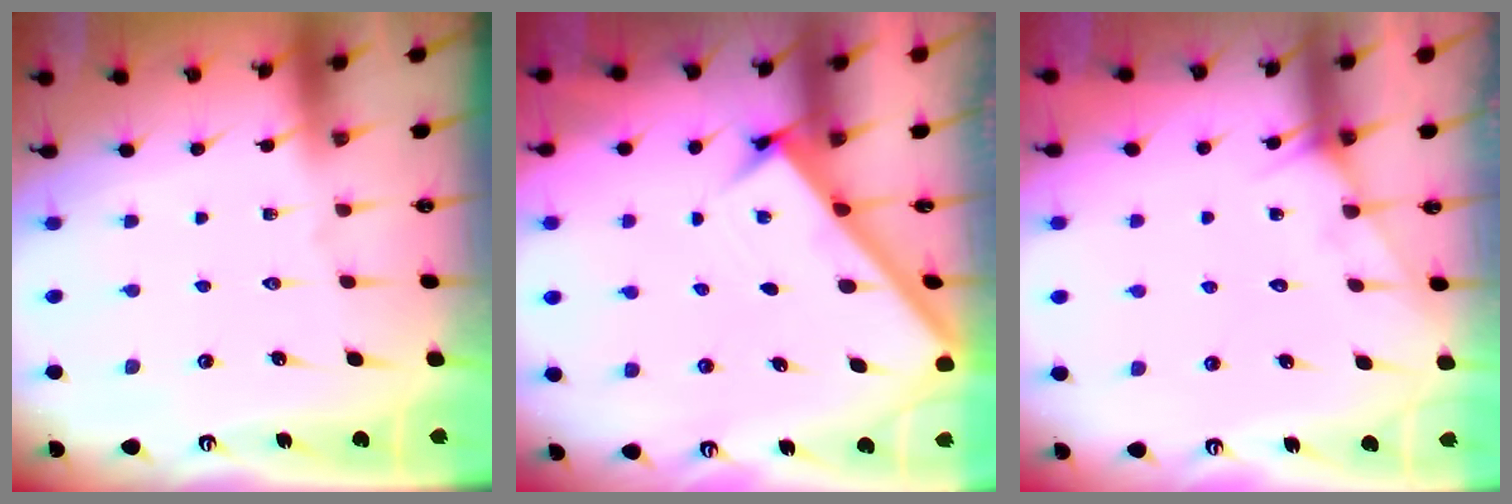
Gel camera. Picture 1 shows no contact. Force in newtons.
{"total": 2.6, "press": 2.6, "slide": 0.3}
{"total": 5.6, "press": 5.6, "slide": 0.4}